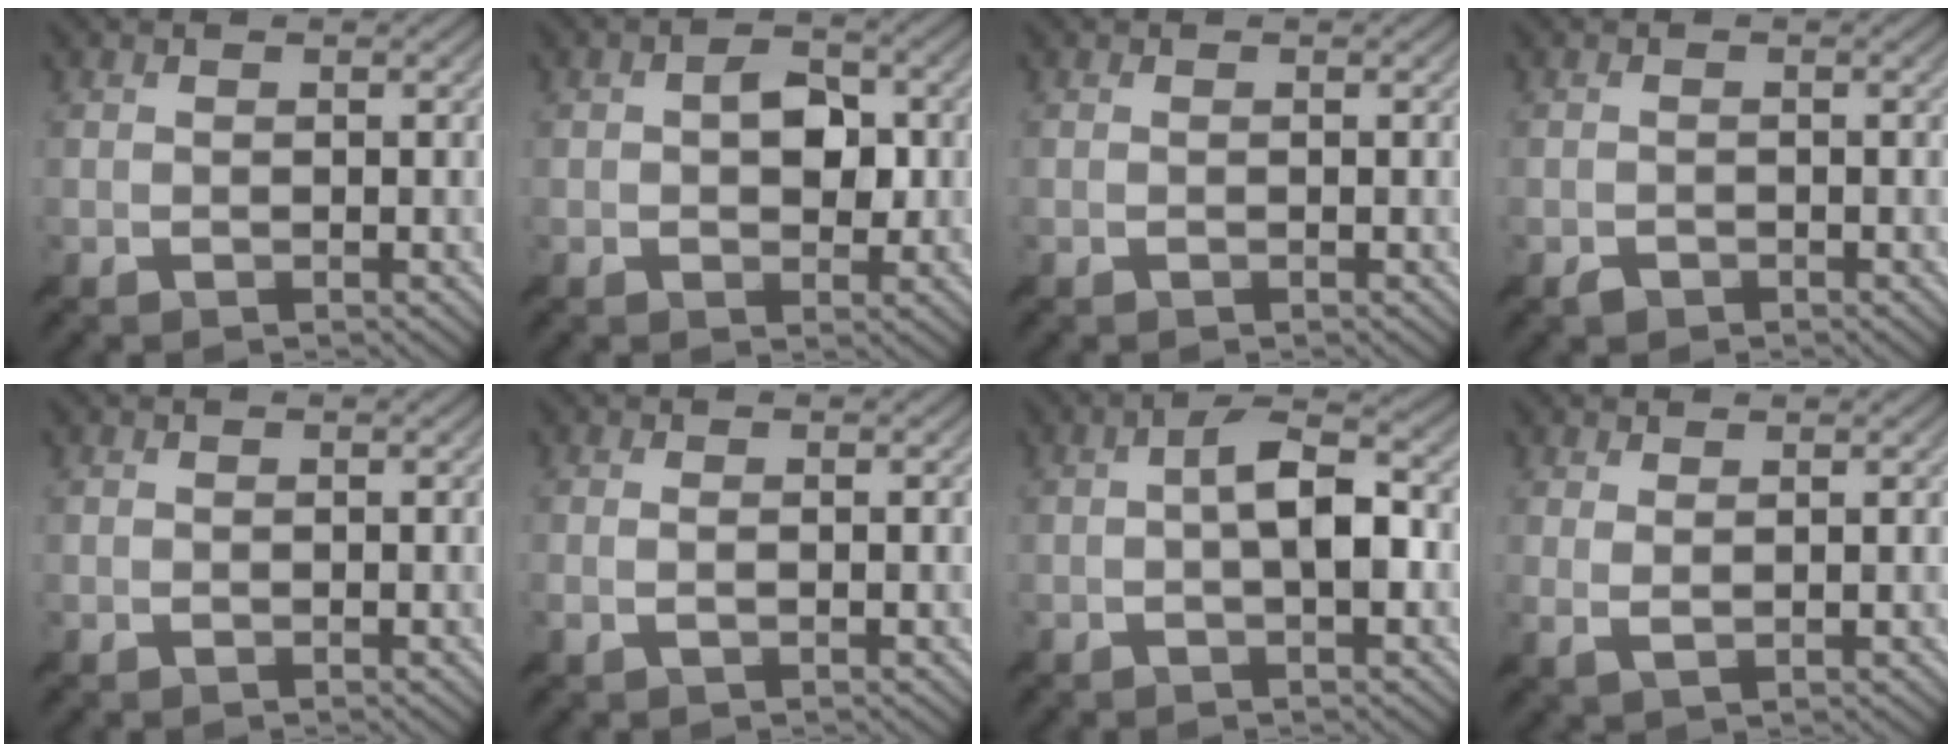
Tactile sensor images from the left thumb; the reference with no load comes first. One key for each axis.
{"total": 4.2, "fx": 0.2, "fy": 2.7, "fz": 3.3, "tx": -0.052, "ty": 0.003, "tz": -0.002}
{"total": 0.0}
{"total": 0.9, "fx": -0.7, "fy": 0.5, "fz": 0.3, "tx": -0.005, "ty": 0.000, "tz": -0.015}
{"total": 0.0}
{"total": 1.2, "fx": 0.0, "fy": 0.1, "fz": 1.2, "tx": -0.024, "ty": 0.003, "tz": -0.003}
{"total": 6.4, "fx": -0.5, "fy": 1.8, "fz": 6.1, "tx": -0.106, "ty": 0.019, "tz": -0.018}
{"total": 2.3, "fx": 1.1, "fy": 0.5, "fz": 2.0, "tx": -0.039, "ty": 0.004, "tz": 0.021}